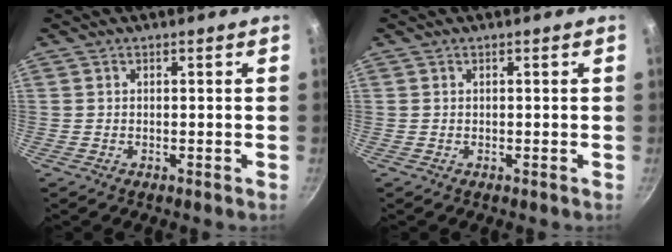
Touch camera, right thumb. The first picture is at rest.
{"total": 0.0}